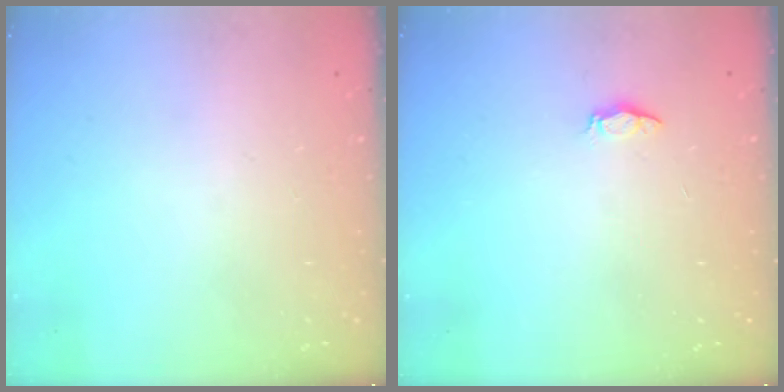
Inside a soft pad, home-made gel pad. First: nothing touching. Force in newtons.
{"total": 2.5, "press": 2.5, "slide": 0.3}